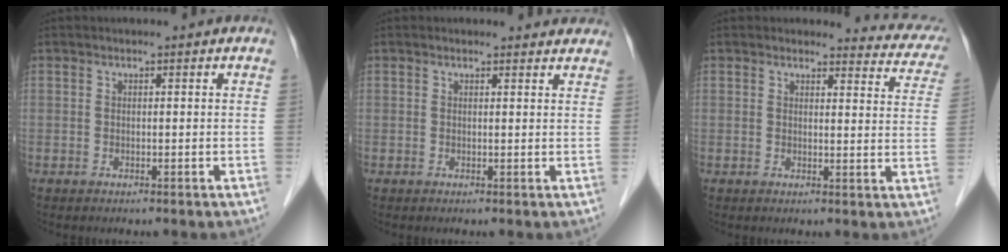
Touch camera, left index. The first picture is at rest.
{"total": 3.2, "force": [3.0, 0.9, 0.1], "torque": [0.000, -0.002, 0.019]}
{"total": 7.8, "force": [7.4, 2.2, 0.2], "torque": [0.026, -0.032, 0.052]}